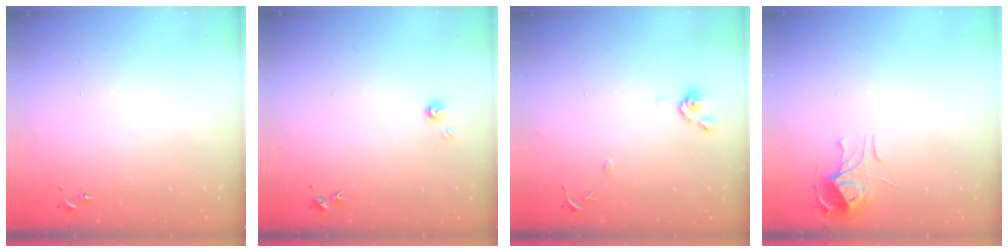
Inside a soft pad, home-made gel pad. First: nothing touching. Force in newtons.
{"total": 3.7, "press": 3.7, "slide": 0.4}
{"total": 8.6, "press": 8.6, "slide": 0.7}
{"total": 8.8, "press": 8.8, "slide": 0.7}